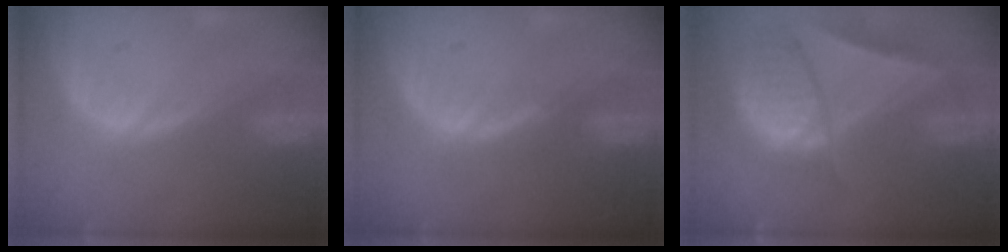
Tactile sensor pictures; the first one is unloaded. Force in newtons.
{"total": 1.5, "press": 1.2, "slide": 0.8}
{"total": 9.3, "press": 8.1, "slide": 4.7}